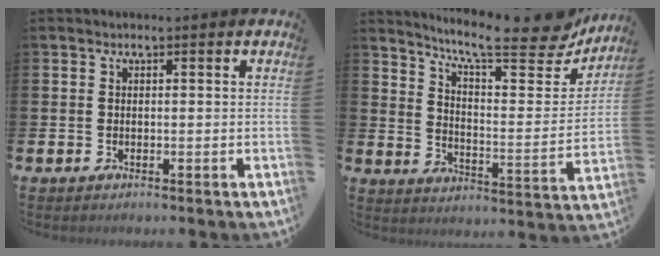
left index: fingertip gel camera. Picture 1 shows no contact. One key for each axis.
{"total": 10.9, "fx": 9.4, "fy": 2.0, "fz": 5.1, "tx": -0.096, "ty": -0.069, "tz": 0.156}